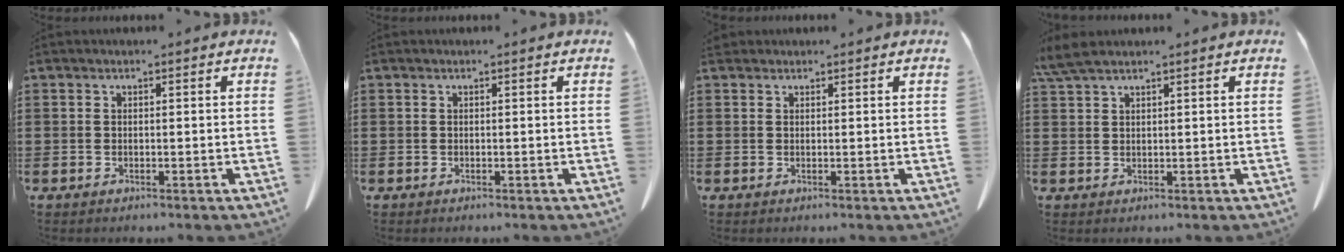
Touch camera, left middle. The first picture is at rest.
{"total": 0.0}
{"total": 1.0, "force": [0.9, 0.4, 0.1], "torque": [-0.006, 0.002, 0.017]}
{"total": 3.2, "force": [2.3, 0.6, 2.1], "torque": [-0.047, 0.001, 0.045]}